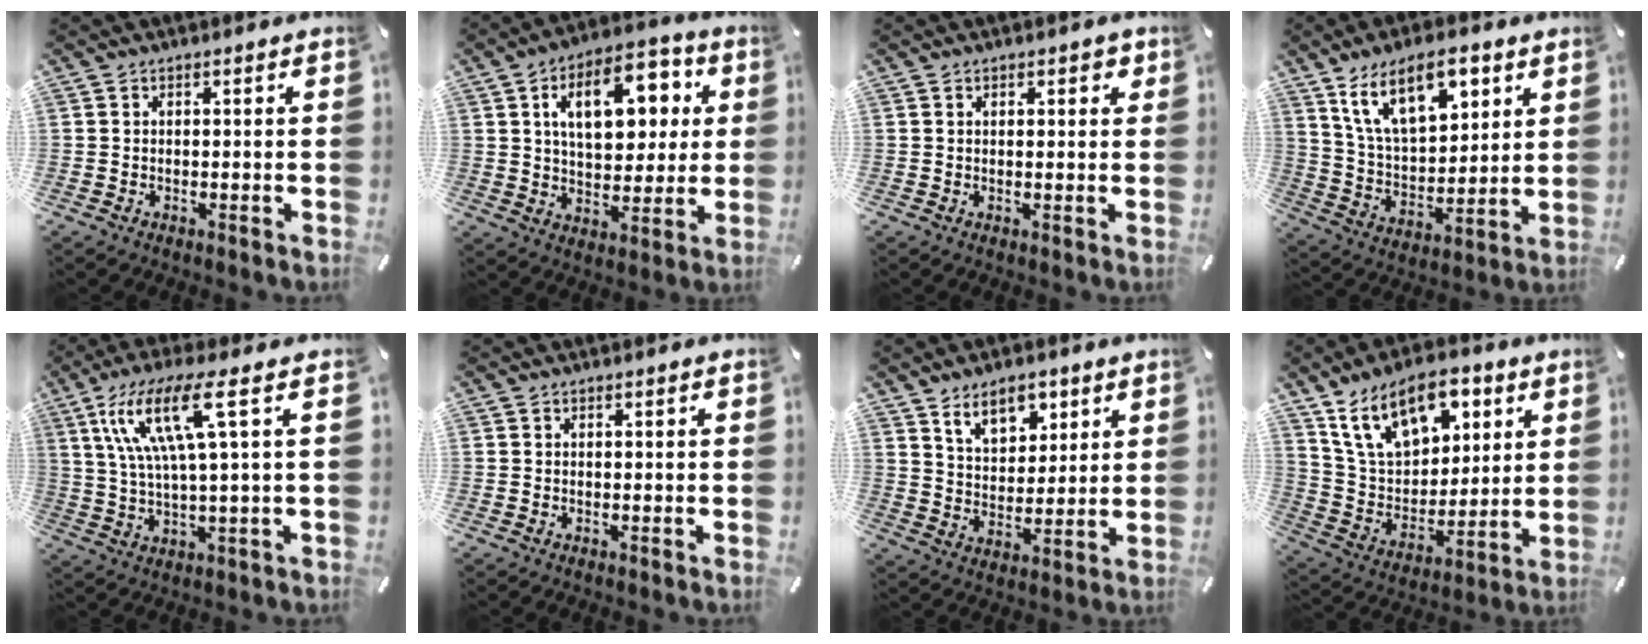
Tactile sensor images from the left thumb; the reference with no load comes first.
{"total": 16.1, "force": [5.4, 9.7, 11.6], "torque": [-0.174, -0.003, 0.092]}
{"total": 1.7, "force": [0.9, 0.9, 1.1], "torque": [-0.016, 0.002, 0.013]}
{"total": 15.6, "force": [9.2, 8.1, 9.6], "torque": [-0.180, -0.030, 0.164]}
{"total": 15.6, "force": [5.4, 2.5, 14.4], "torque": [-0.304, -0.003, 0.080]}
{"total": 0.0}
{"total": 9.3, "force": [6.2, 5.5, 4.2], "torque": [-0.056, -0.024, 0.109]}
{"total": 17.6, "force": [9.8, 11.0, 9.6], "torque": [-0.171, -0.036, 0.181]}